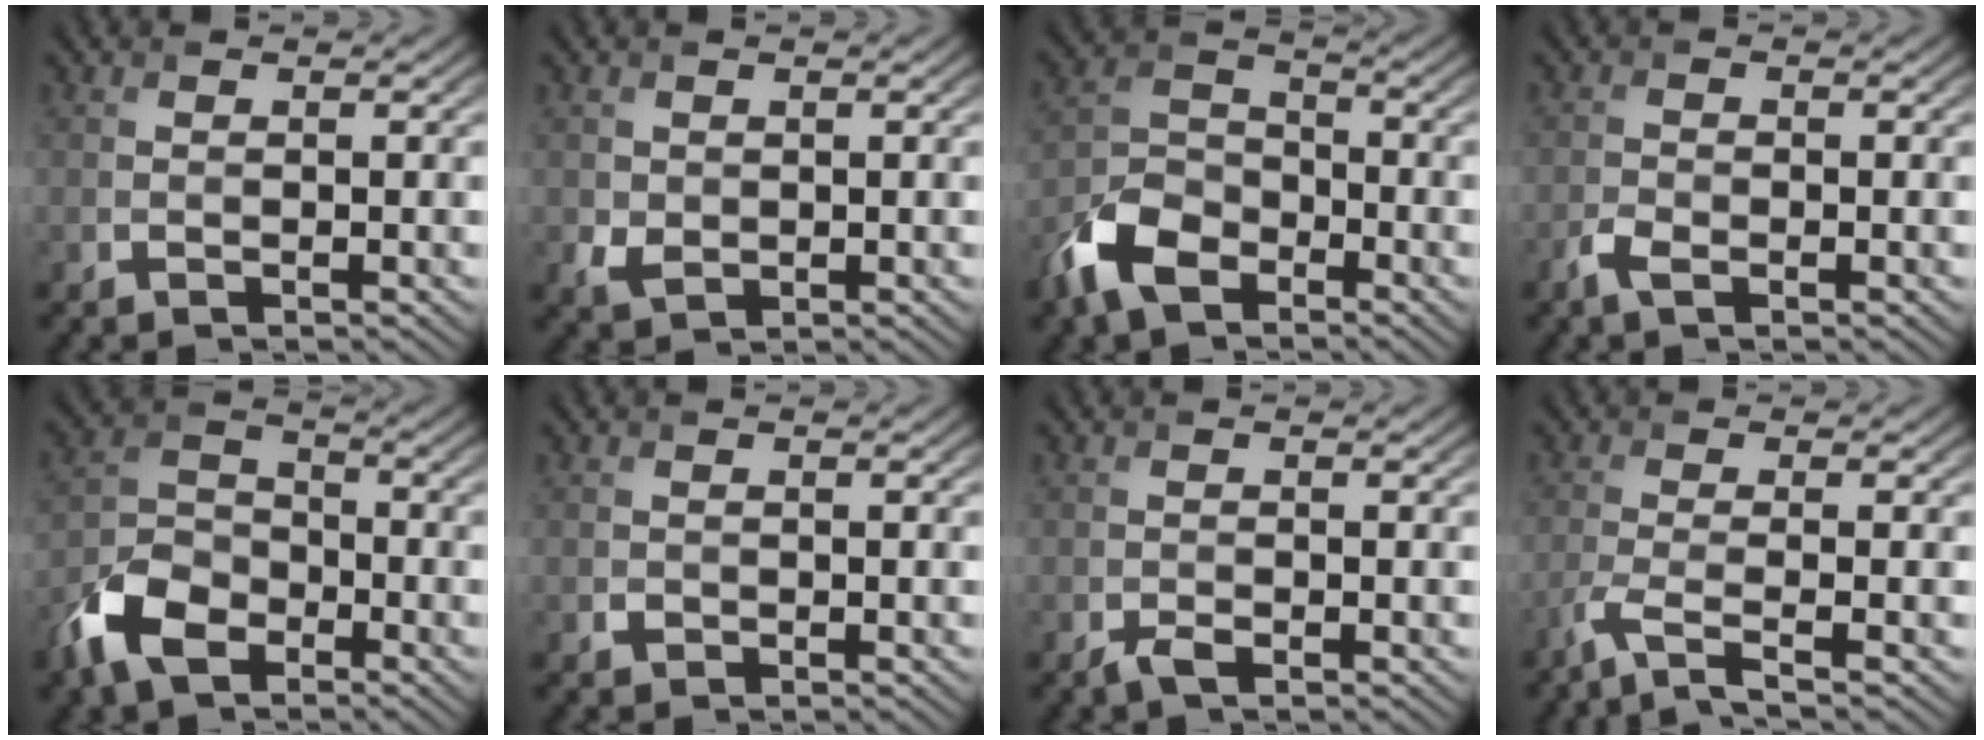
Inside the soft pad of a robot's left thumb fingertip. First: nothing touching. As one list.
[{"total": 2.0, "force": [0.0, 1.8, 1.0], "torque": [-0.024, -0.009, 0.003]}, {"total": 8.7, "force": [-5.3, 4.9, 4.8], "torque": [-0.111, -0.004, -0.121]}, {"total": 2.1, "force": [-1.3, 0.9, 1.4], "torque": [-0.033, -0.002, -0.032]}, {"total": 8.5, "force": [-5.0, 5.0, 4.7], "torque": [-0.110, -0.003, -0.114]}, {"total": 0.8, "force": [-0.3, 0.7, 0.2], "torque": [-0.002, -0.005, -0.007]}, {"total": 1.4, "force": [-0.9, 0.6, 0.9], "torque": [-0.018, -0.002, -0.018]}, {"total": 3.7, "force": [-2.2, 0.5, 2.9], "torque": [-0.050, -0.001, -0.067]}]